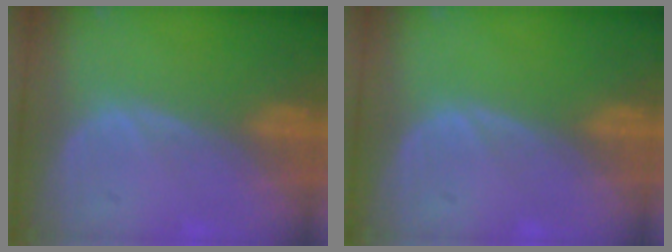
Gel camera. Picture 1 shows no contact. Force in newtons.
{"total": 0.0}